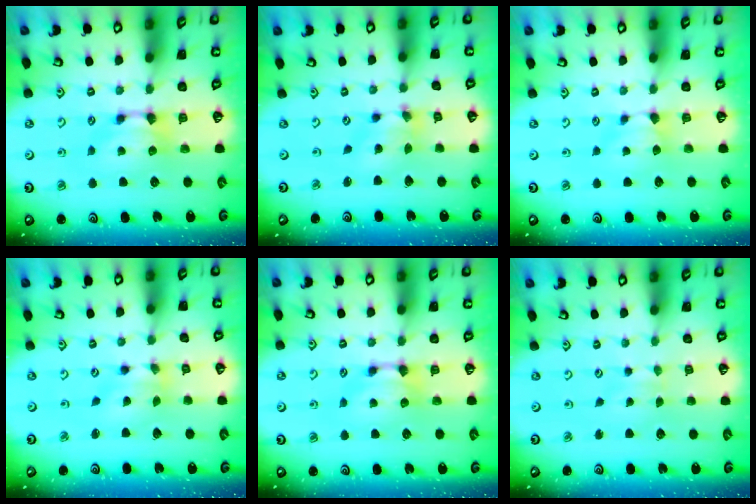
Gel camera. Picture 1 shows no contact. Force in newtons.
{"total": 2.5, "press": 2.1, "slide": 1.3}
{"total": 1.6, "press": 1.4, "slide": 0.7}
{"total": 2.6, "press": 2.1, "slide": 1.6}
{"total": 0.0}
{"total": 2.4, "press": 2.3, "slide": 0.4}